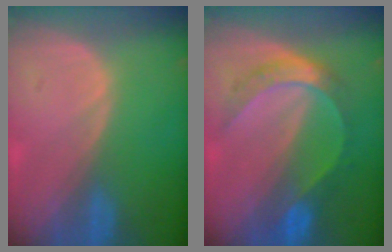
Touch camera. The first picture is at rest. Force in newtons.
{"total": 6.7, "press": 6.6, "slide": 0.4}